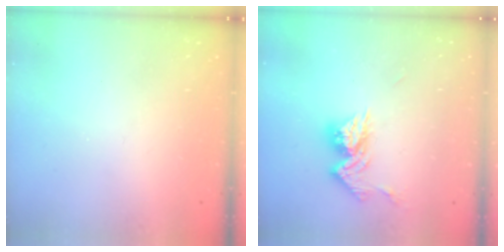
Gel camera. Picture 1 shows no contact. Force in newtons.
{"total": 11.5, "press": 11.4, "slide": 1.0}